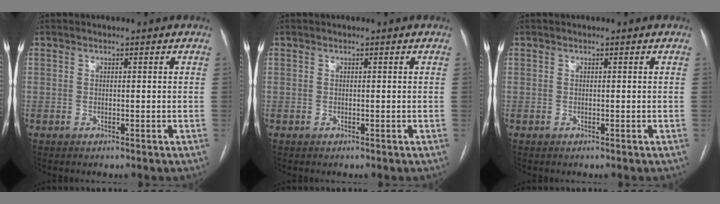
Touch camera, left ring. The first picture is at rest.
{"total": 0.0}
{"total": 0.0}